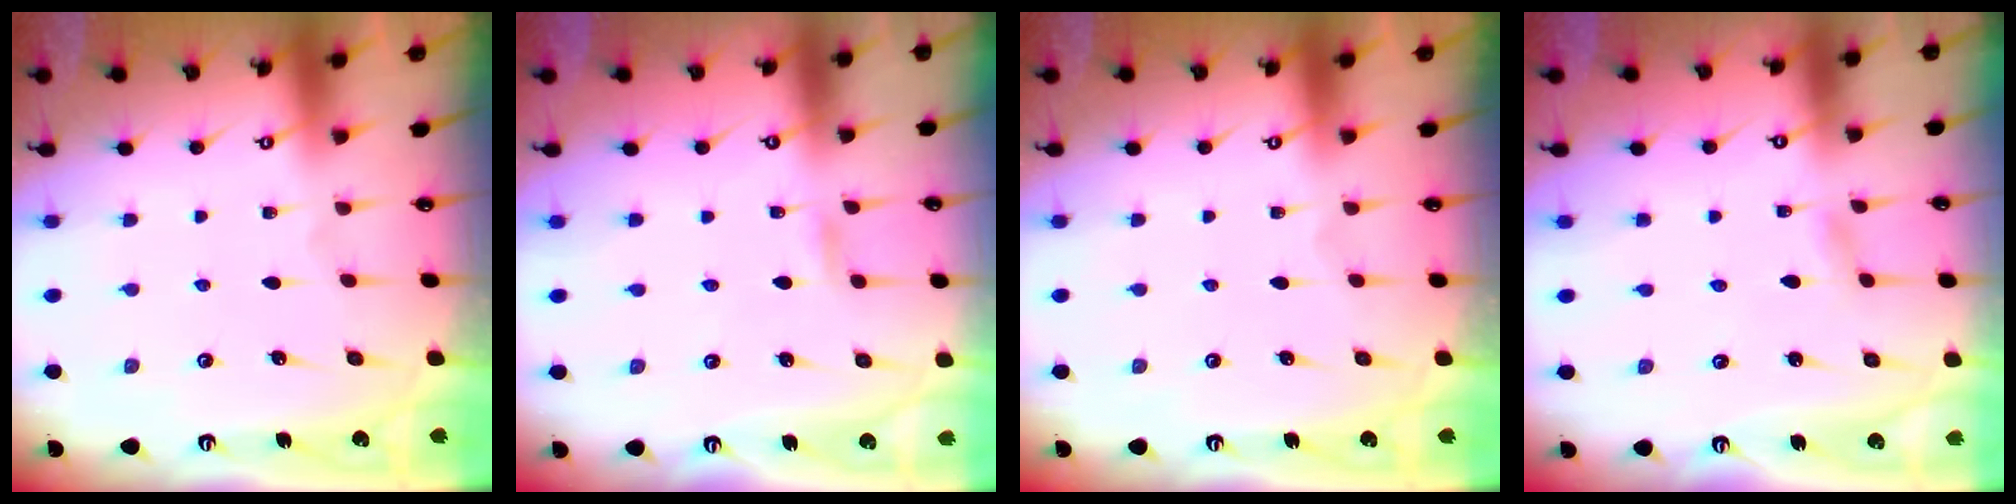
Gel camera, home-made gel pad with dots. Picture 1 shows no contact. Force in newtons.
{"total": 2.8, "press": 2.8, "slide": 0.2}
{"total": 0.0}
{"total": 2.4, "press": 2.3, "slide": 0.3}